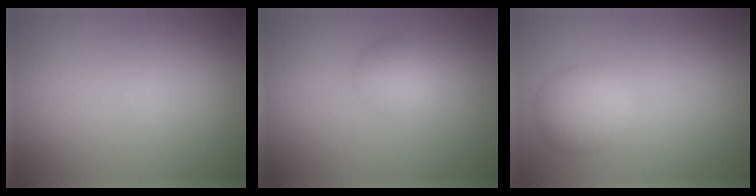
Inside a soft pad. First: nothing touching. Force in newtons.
{"total": 2.0, "press": 2.0, "slide": 0.1}
{"total": 3.0, "press": 3.0, "slide": 0.1}